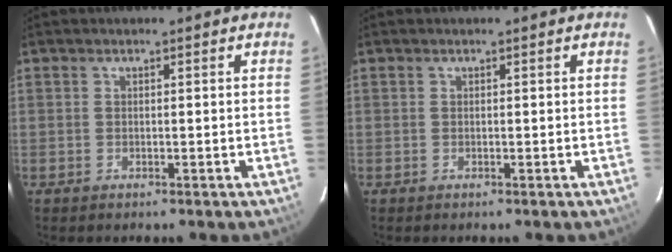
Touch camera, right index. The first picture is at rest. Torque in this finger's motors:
{"motor_torque": [0.00, 0.00, 0.00, 0.00]}